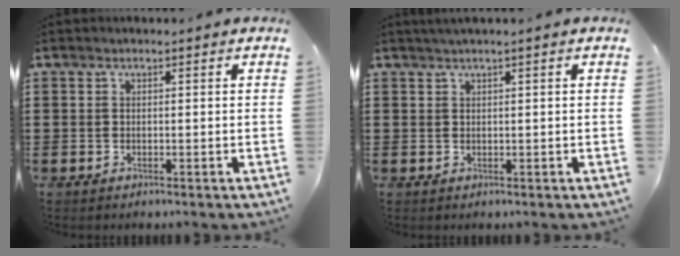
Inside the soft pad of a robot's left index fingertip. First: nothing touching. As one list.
[{"total": 0.8, "force": [0.4, -0.1, 0.7], "torque": [-0.011, -0.001, 0.008]}]